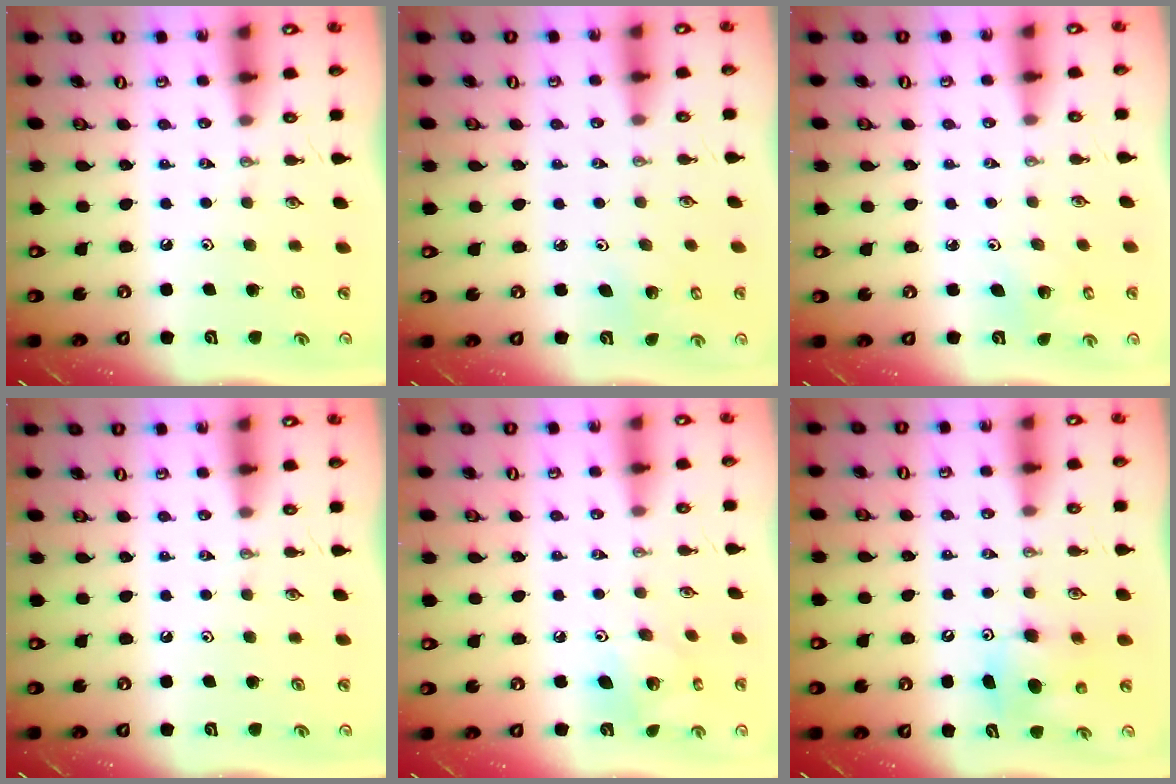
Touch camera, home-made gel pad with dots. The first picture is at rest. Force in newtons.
{"total": 2.0, "press": 2.0, "slide": 0.2}
{"total": 2.3, "press": 2.3, "slide": 0.2}
{"total": 0.0}
{"total": 8.3, "press": 8.3, "slide": 0.1}
{"total": 8.5, "press": 8.4, "slide": 1.0}